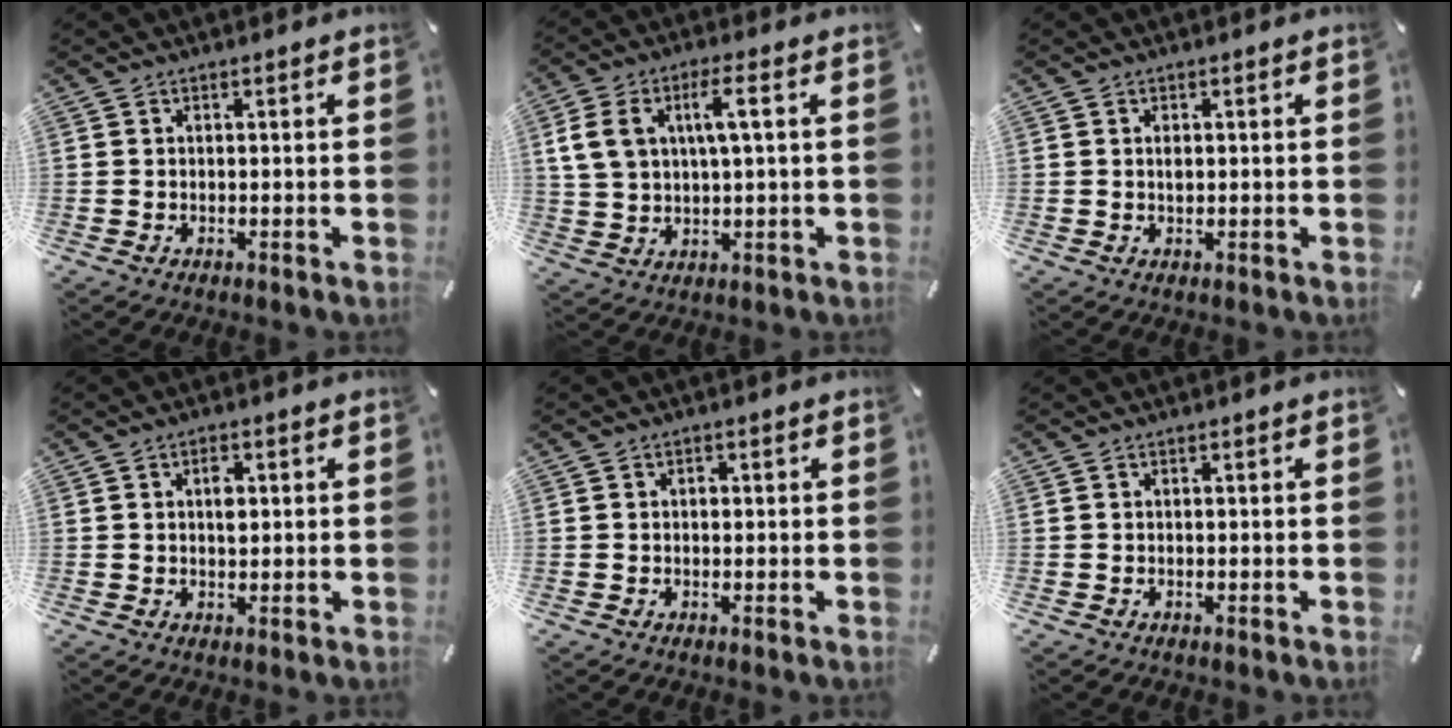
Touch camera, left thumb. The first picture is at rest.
{"total": 8.2, "force": [2.6, 4.1, 6.7], "torque": [-0.149, 0.007, 0.042]}
{"total": 1.2, "force": [0.2, 0.7, 1.0], "torque": [-0.021, 0.002, 0.003]}
{"total": 3.0, "force": [0.6, 1.7, 2.3], "torque": [-0.033, 0.000, 0.006]}
{"total": 1.2, "force": [0.1, 0.9, 0.7], "torque": [-0.008, 0.002, -0.002]}
{"total": 0.0}